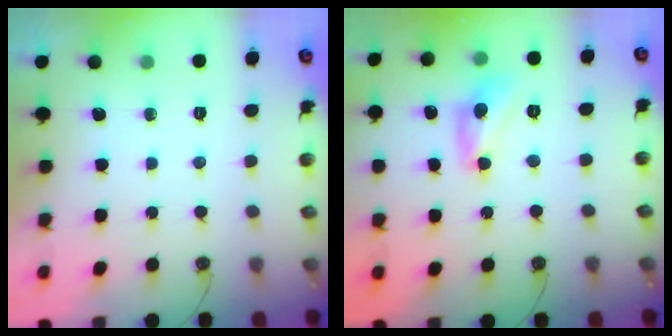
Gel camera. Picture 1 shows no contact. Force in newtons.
{"total": 8.2, "press": 8.2, "slide": 0.3}